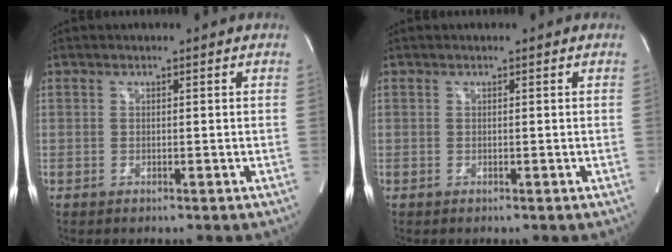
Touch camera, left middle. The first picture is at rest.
{"total": 0.0}